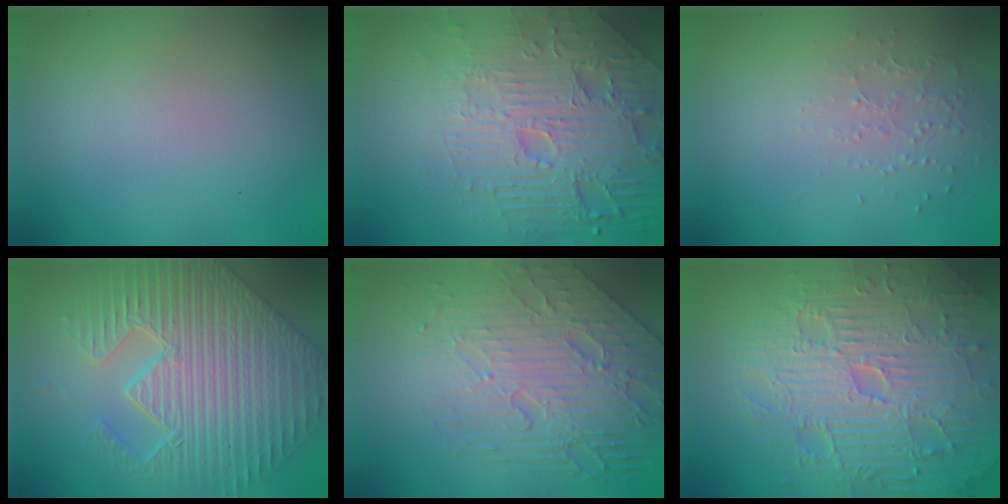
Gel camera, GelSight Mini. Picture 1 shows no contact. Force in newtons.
{"total": 8.9, "press": 6.3, "slide": 6.2}
{"total": 1.0, "press": 0.6, "slide": 0.8}
{"total": 7.7, "press": 6.3, "slide": 4.6}
{"total": 7.9, "press": 5.7, "slide": 5.5}
{"total": 11.2, "press": 7.3, "slide": 8.5}